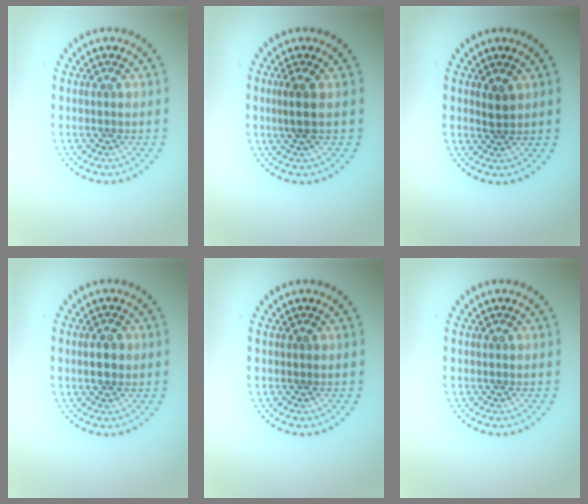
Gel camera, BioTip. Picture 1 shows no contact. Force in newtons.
{"total": 1.9, "press": 1.4, "slide": 1.2}
{"total": 1.2, "press": 1.1, "slide": 0.6}
{"total": 2.2, "press": 2.2, "slide": 0.1}
{"total": 0.0}
{"total": 0.0}